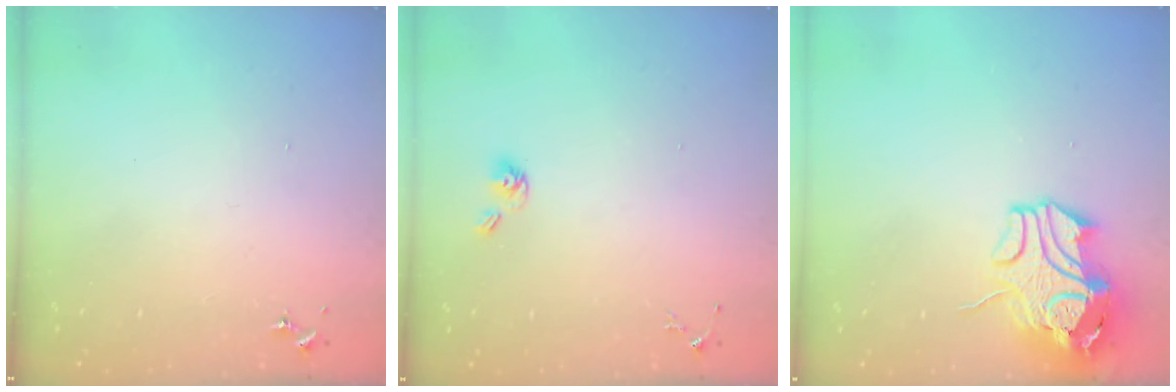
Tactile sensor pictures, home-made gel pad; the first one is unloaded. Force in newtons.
{"total": 5.6, "press": 5.1, "slide": 2.3}
{"total": 13.3, "press": 13.1, "slide": 2.0}